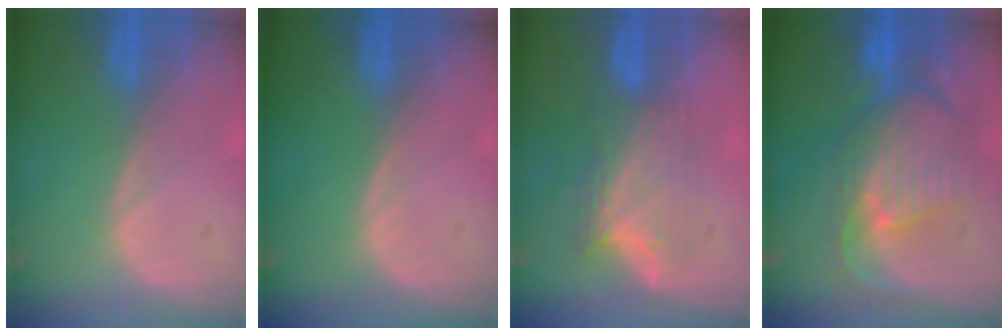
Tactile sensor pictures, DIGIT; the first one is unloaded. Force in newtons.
{"total": 0.0}
{"total": 7.4, "press": 6.6, "slide": 3.4}
{"total": 10.5, "press": 9.3, "slide": 4.8}